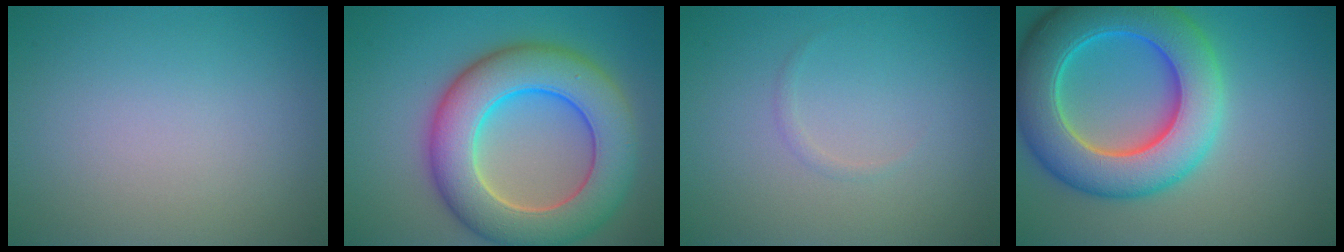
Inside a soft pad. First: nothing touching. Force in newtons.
{"total": 10.8, "press": 10.7, "slide": 0.8}
{"total": 0.6, "press": 0.6, "slide": 0.1}
{"total": 10.8, "press": 10.8, "slide": 0.2}